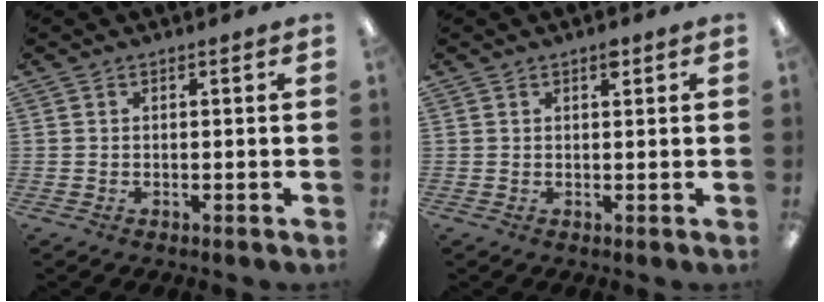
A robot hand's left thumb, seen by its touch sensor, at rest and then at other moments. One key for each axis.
{"total": 1.9, "fx": 1.2, "fy": 0.7, "fz": 1.2, "tx": -0.011, "ty": -0.004, "tz": 0.017}